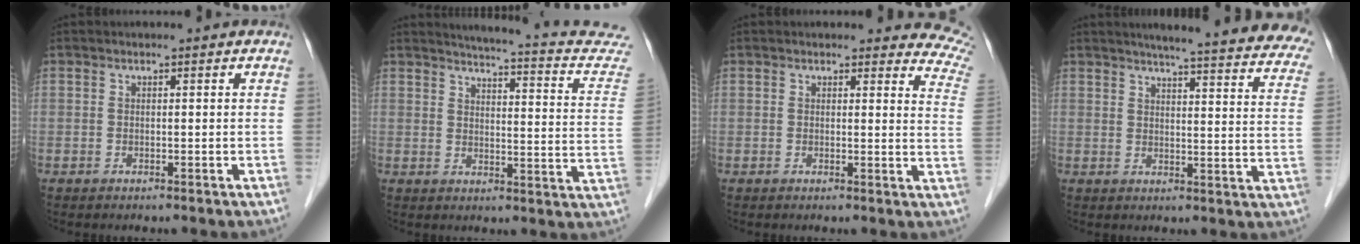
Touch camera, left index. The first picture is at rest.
{"total": 16.8, "force": [15.4, 1.8, 6.5], "torque": [-0.068, -0.058, 0.151]}
{"total": 9.1, "force": [8.6, 2.3, 1.7], "torque": [0.024, -0.049, 0.050]}
{"total": 25.0, "force": [22.1, 2.2, 11.5], "torque": [-0.141, -0.054, 0.241]}